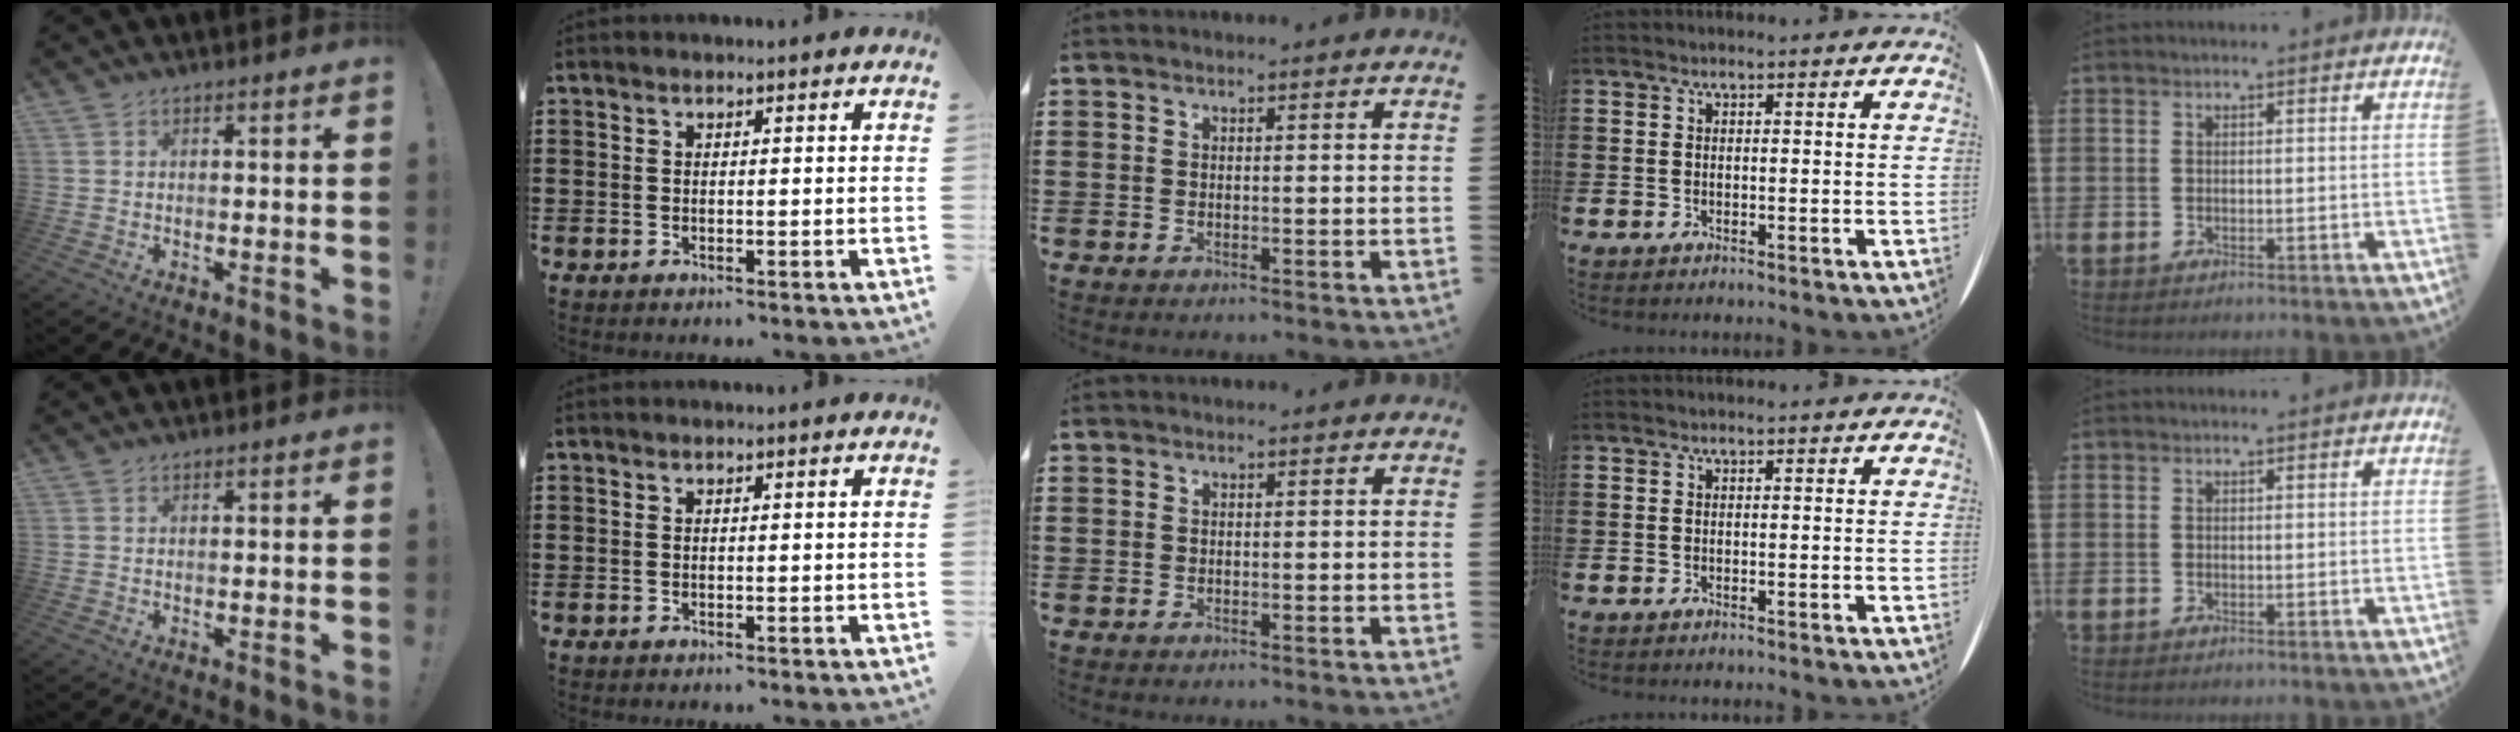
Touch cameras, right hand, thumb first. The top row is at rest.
{}